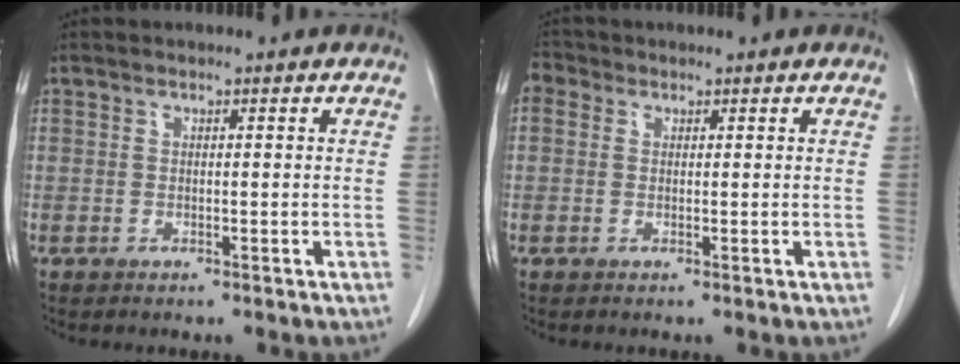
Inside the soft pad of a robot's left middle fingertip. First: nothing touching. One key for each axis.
{"total": 2.0, "fx": 0.8, "fy": 1.7, "fz": 0.6, "tx": -0.008, "ty": 0.009, "tz": 0.010}